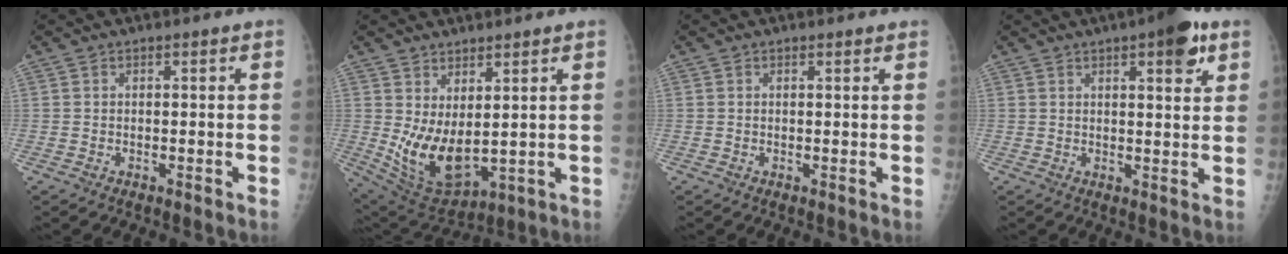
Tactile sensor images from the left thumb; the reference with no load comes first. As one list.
[{"total": 11.3, "force": [2.4, 5.2, 9.8], "torque": [-0.167, -0.037, 0.070]}, {"total": 1.0, "force": [0.9, 0.1, 0.5], "torque": [-0.004, -0.002, 0.013]}, {"total": 7.9, "force": [4.3, 2.3, 6.2], "torque": [-0.071, -0.014, 0.053]}]